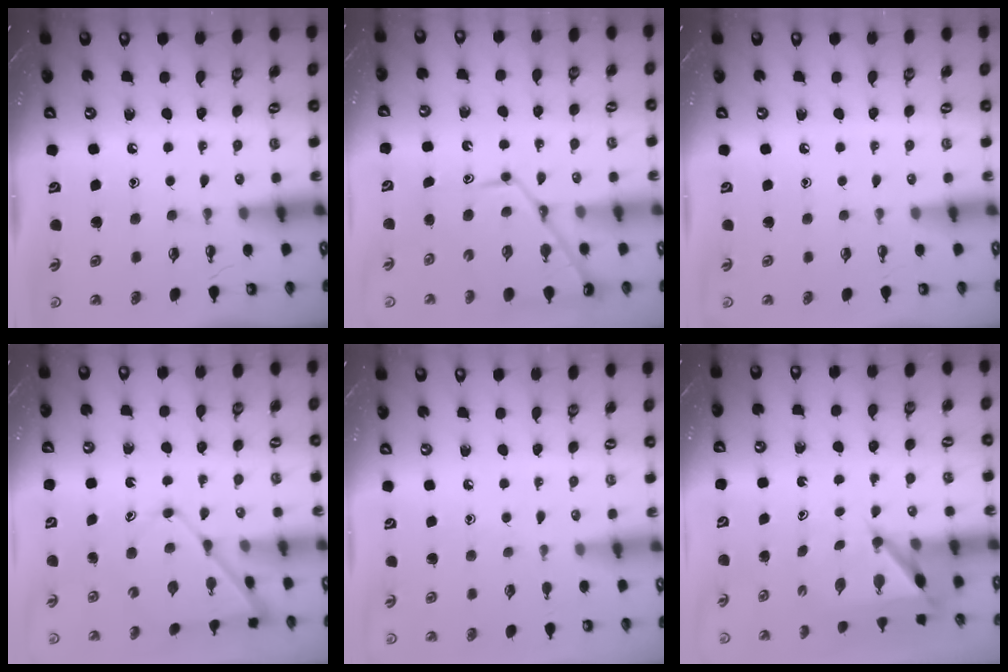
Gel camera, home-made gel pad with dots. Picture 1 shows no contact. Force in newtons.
{"total": 13.0, "press": 13.0, "slide": 1.1}
{"total": 0.0}
{"total": 11.0, "press": 10.9, "slide": 1.0}
{"total": 5.9, "press": 5.9, "slide": 0.6}
{"total": 5.8, "press": 5.7, "slide": 0.6}